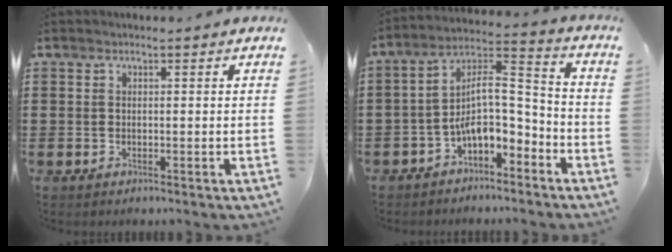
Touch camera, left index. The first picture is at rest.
{"total": 8.0, "force": [-3.9, 3.8, 5.8], "torque": [-0.127, -0.005, -0.082]}